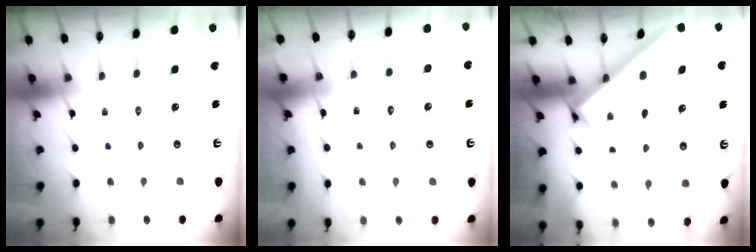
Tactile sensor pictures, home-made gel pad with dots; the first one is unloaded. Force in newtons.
{"total": 5.9, "press": 5.9, "slide": 0.5}
{"total": 2.6, "press": 2.6, "slide": 0.3}